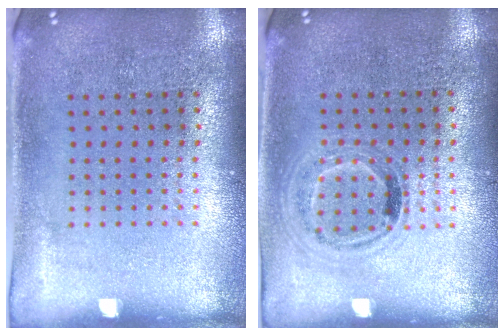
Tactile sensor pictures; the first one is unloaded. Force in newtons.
{"total": 0.9, "press": 0.9, "slide": 0.3}